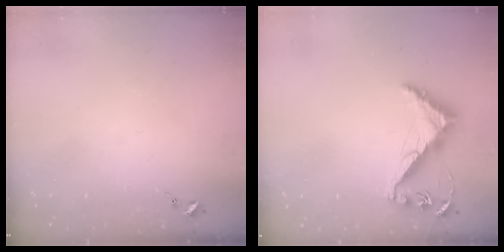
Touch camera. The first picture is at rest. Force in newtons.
{"total": 7.3, "press": 7.3, "slide": 0.6}